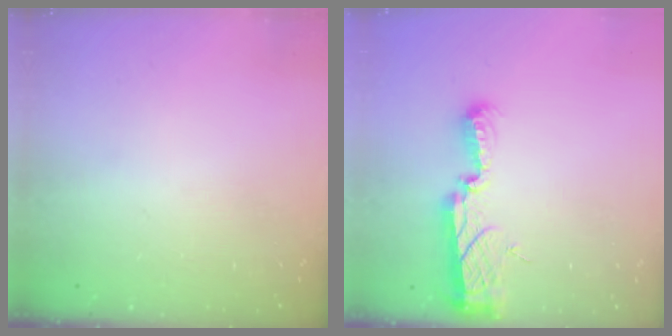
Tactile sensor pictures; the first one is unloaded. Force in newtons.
{"total": 9.0, "press": 8.9, "slide": 0.8}